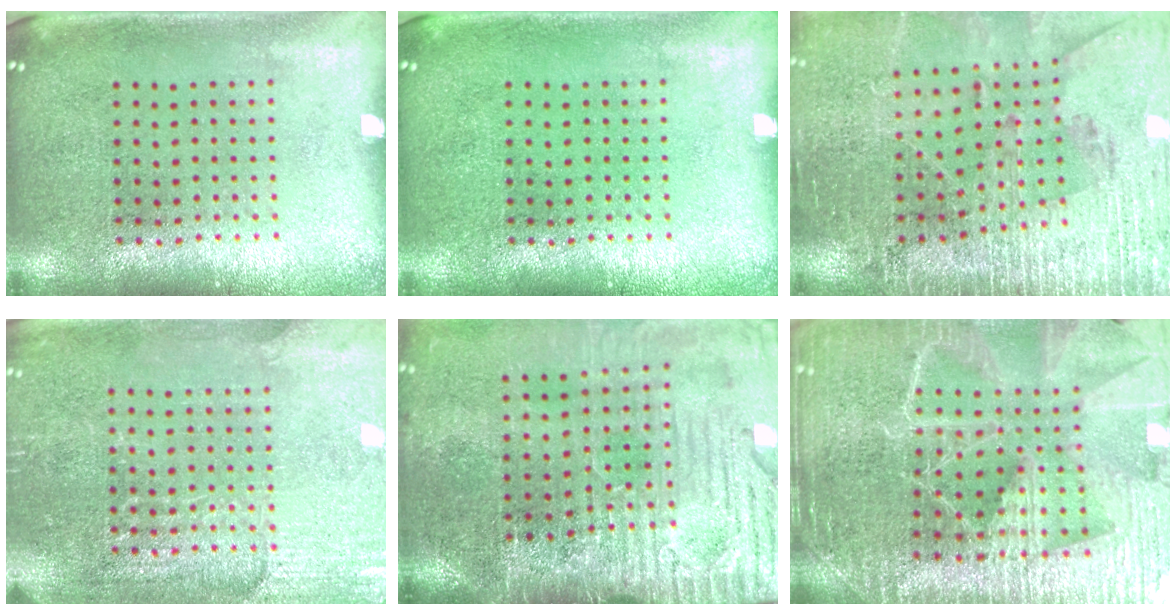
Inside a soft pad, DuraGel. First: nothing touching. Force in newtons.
{"total": 0.0}
{"total": 3.1, "press": 3.1, "slide": 0.2}
{"total": 2.9, "press": 2.8, "slide": 0.2}
{"total": 4.8, "press": 4.2, "slide": 2.4}
{"total": 5.2, "press": 4.8, "slide": 2.0}